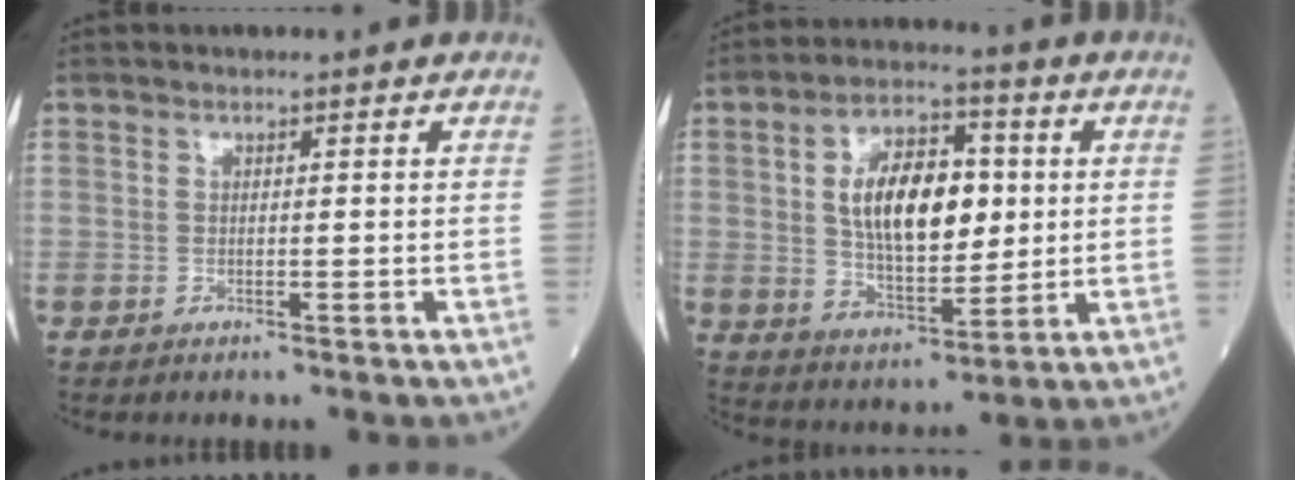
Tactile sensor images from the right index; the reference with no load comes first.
{"total": 13.1, "force": [2.0, 6.3, 11.3], "torque": [-0.205, 0.014, 0.038]}